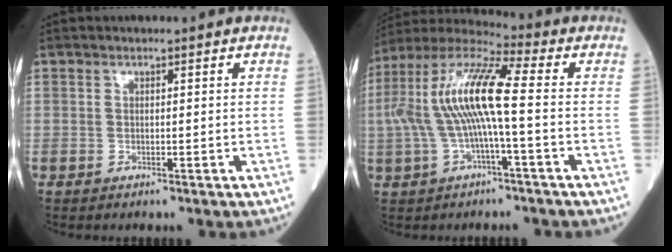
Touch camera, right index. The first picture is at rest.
{"total": 12.6, "force": [-0.4, 1.5, 12.6], "torque": [-0.266, 0.028, -0.012]}